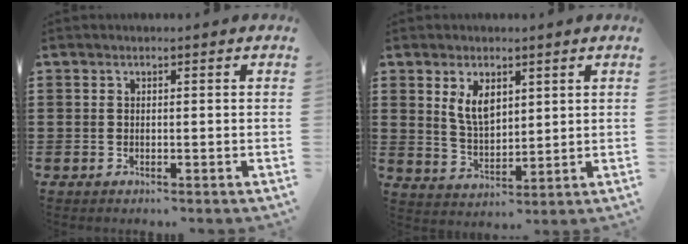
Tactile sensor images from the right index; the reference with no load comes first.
{"total": 5.2, "force": [2.4, 2.8, 3.7], "torque": [-0.082, 0.005, 0.043]}